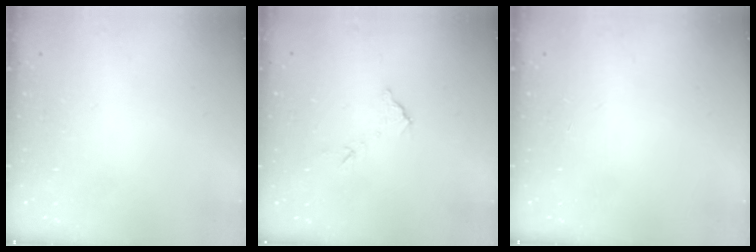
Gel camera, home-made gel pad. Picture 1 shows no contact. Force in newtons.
{"total": 5.3, "press": 5.3, "slide": 0.2}
{"total": 0.0}